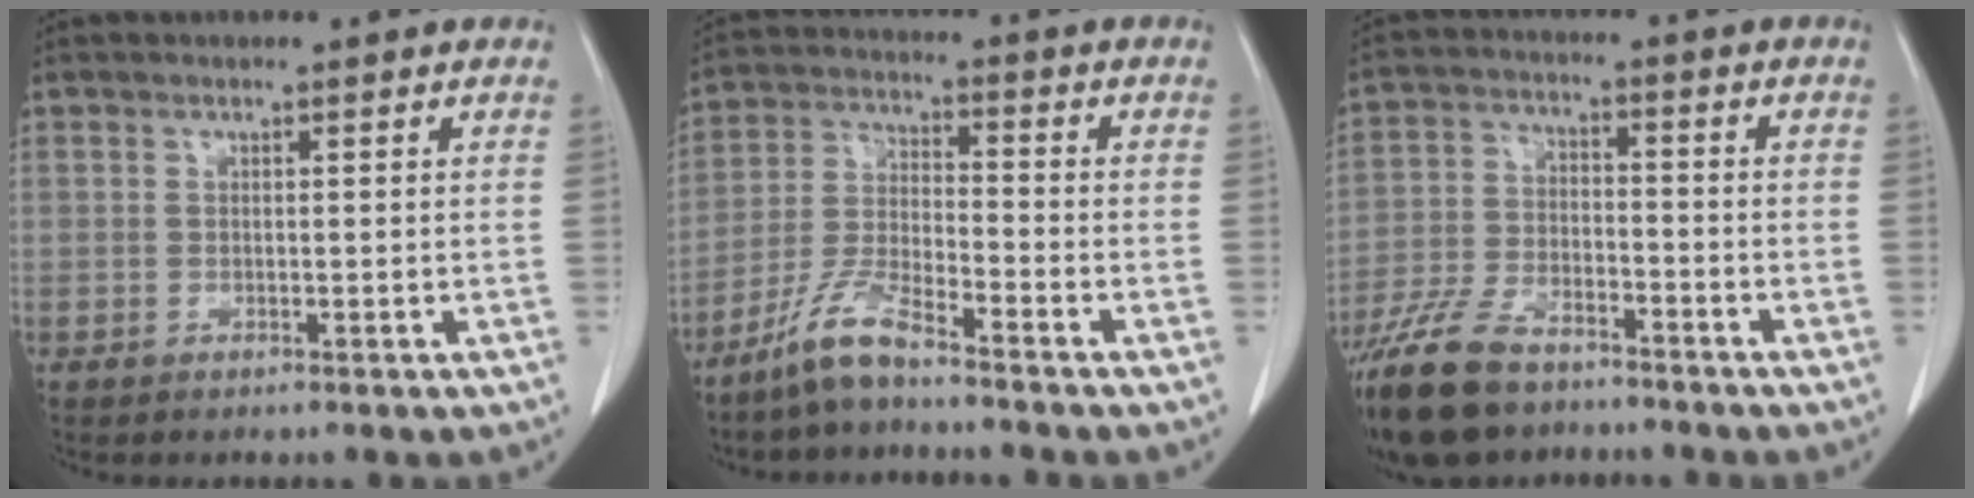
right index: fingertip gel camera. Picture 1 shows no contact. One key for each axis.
{"total": 7.4, "fx": -5.9, "fy": 0.7, "fz": 4.4, "tx": -0.104, "ty": -0.018, "tz": -0.122}
{"total": 11.6, "fx": -8.8, "fy": 4.5, "fz": 6.0, "tx": -0.129, "ty": -0.021, "tz": -0.162}